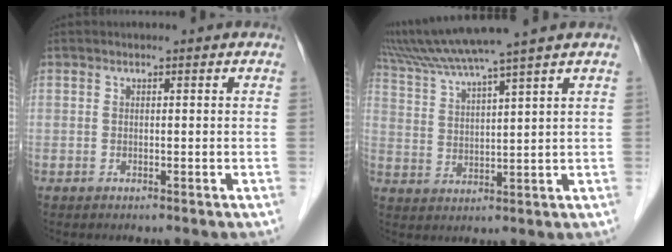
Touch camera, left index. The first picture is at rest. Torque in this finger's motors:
{"motor_torque": [0.93, -1.21, 0.29, 0.21]}